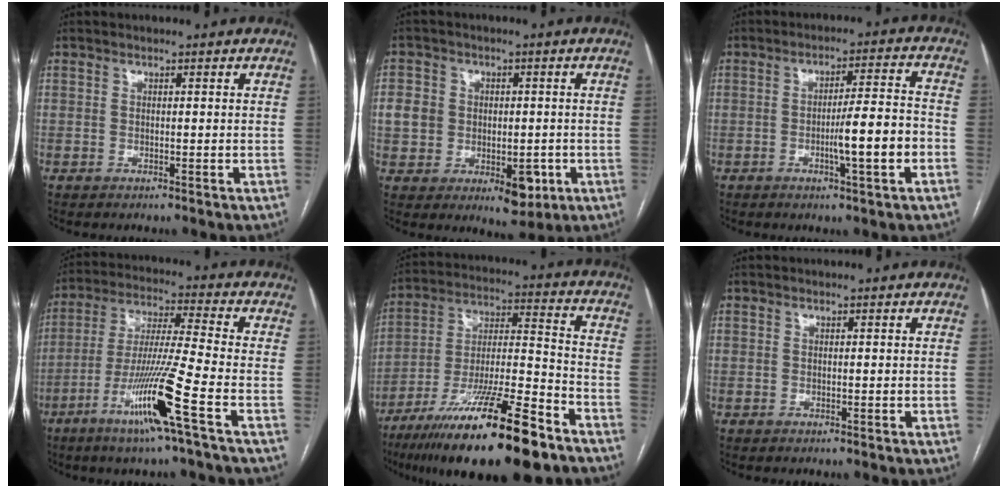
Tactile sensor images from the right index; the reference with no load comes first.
{"total": 10.1, "force": [-1.7, 7.9, 6.0], "torque": [-0.078, 0.012, -0.011]}
{"total": 8.4, "force": [-2.6, 0.3, 7.9], "torque": [-0.122, 0.006, -0.042]}
{"total": 13.6, "force": [-6.4, -1.6, 11.9], "torque": [-0.235, -0.023, -0.123]}
{"total": 22.9, "force": [-15.2, 2.8, 17.0], "torque": [-0.274, -0.031, -0.260]}
{"total": 0.0}